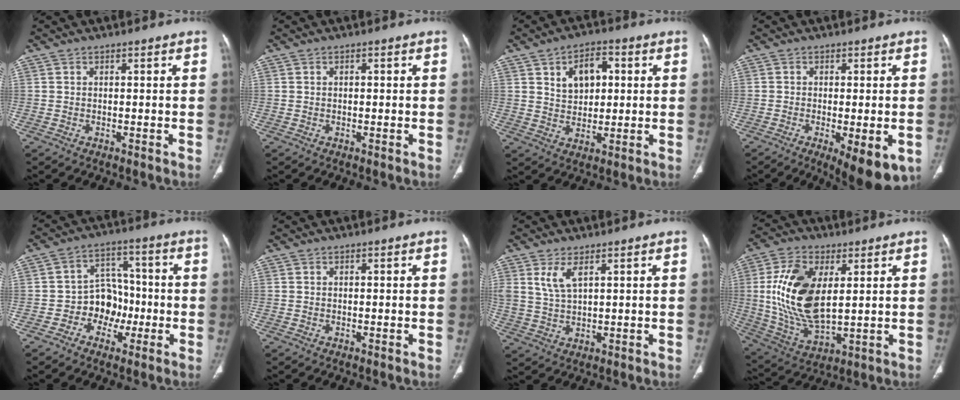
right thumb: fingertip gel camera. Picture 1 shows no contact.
{"total": 0.9, "force": [0.2, 0.5, 0.7], "torque": [-0.017, 0.005, 0.004]}
{"total": 8.5, "force": [2.6, 5.5, 5.9], "torque": [-0.066, -0.003, 0.042]}
{"total": 10.2, "force": [-4.1, 3.4, 8.7], "torque": [-0.120, -0.014, -0.055]}
{"total": 8.7, "force": [-2.6, 7.0, 4.4], "torque": [-0.023, 0.040, -0.050]}
{"total": 0.0}
{"total": 4.8, "force": [2.4, 1.8, 3.7], "torque": [-0.080, -0.012, 0.060]}
{"total": 17.5, "force": [3.3, 9.0, 14.6], "torque": [-0.285, -0.018, 0.070]}